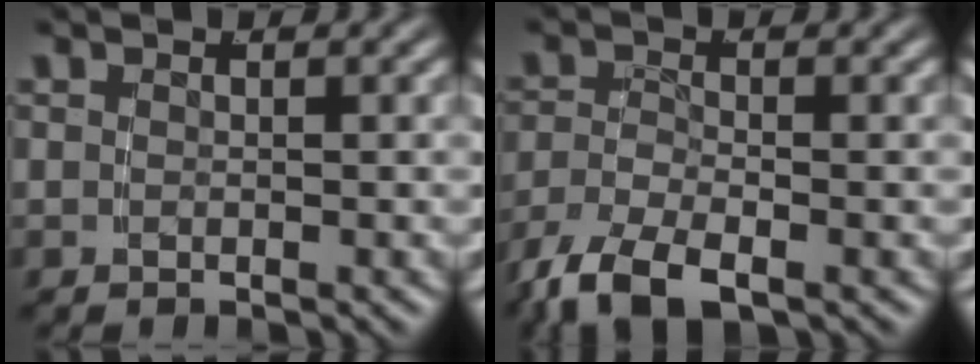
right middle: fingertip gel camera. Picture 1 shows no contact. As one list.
[{"total": 5.6, "force": [-3.5, 2.9, 3.3], "torque": [-0.080, -0.029, -0.043]}]